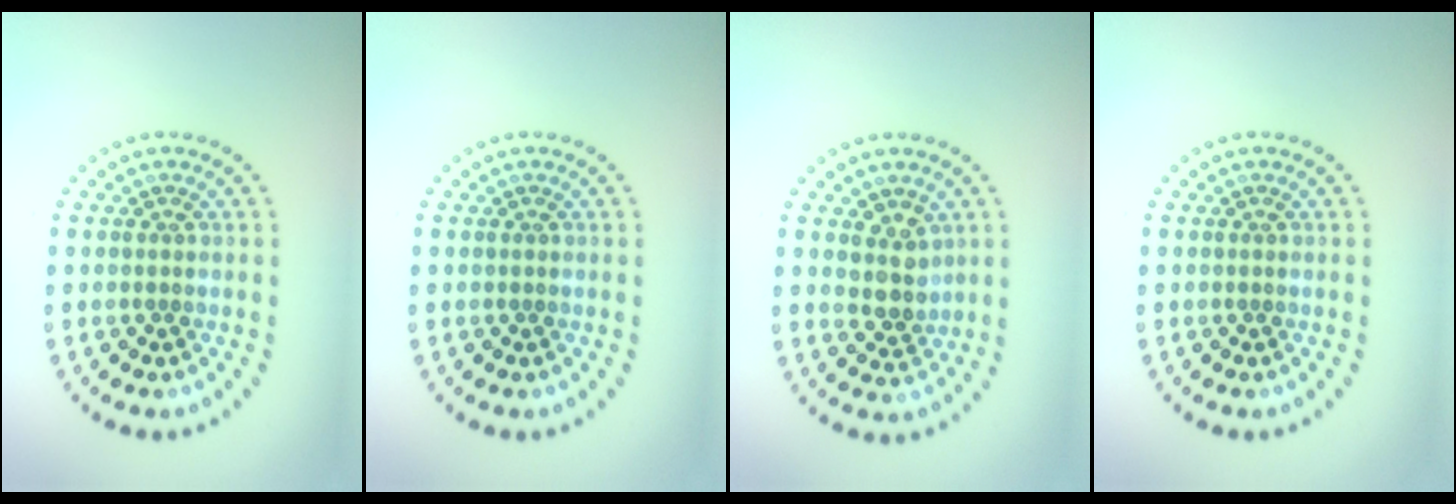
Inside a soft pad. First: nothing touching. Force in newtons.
{"total": 0.0}
{"total": 2.5, "press": 2.2, "slide": 1.2}
{"total": 0.0}